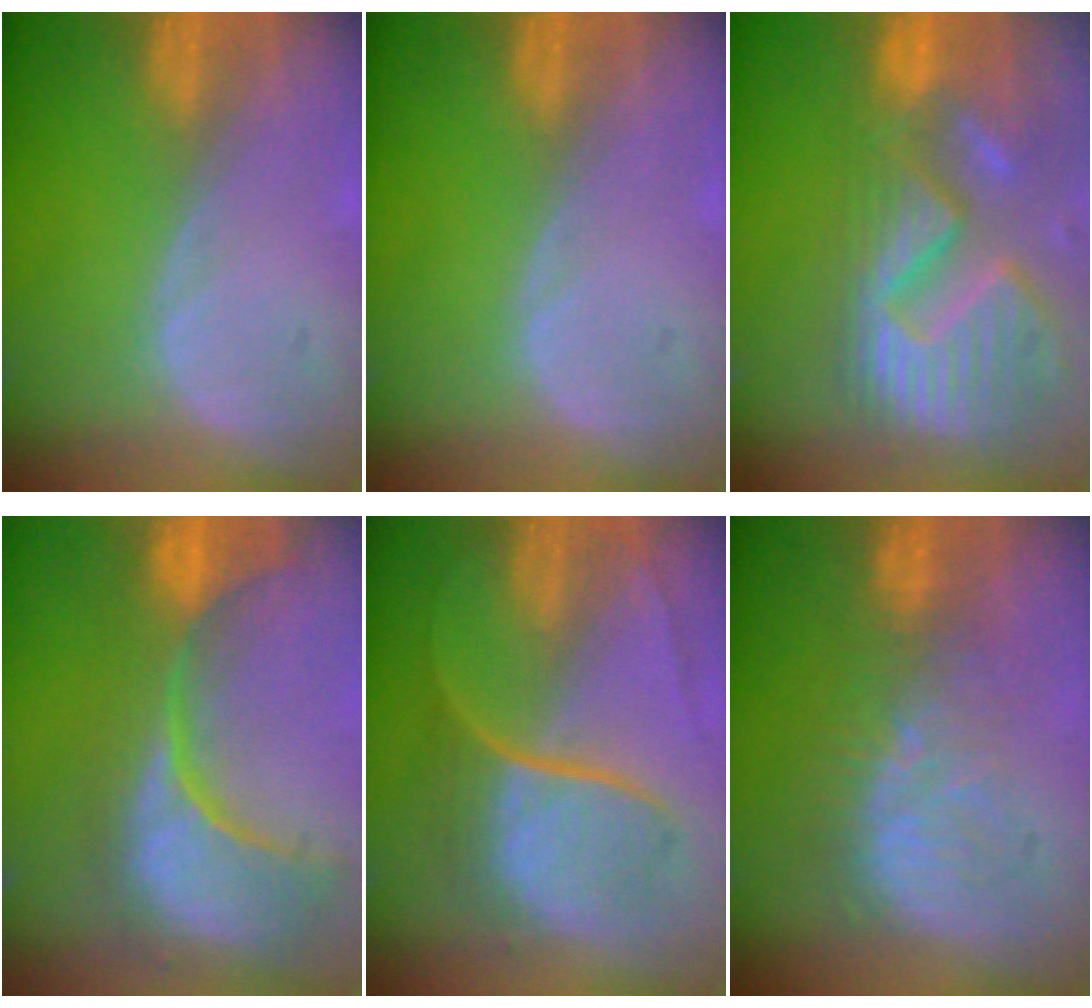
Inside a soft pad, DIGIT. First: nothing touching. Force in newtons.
{"total": 0.0}
{"total": 14.4, "press": 12.0, "slide": 8.0}
{"total": 14.3, "press": 12.0, "slide": 7.8}
{"total": 8.8, "press": 7.7, "slide": 4.2}
{"total": 7.9, "press": 7.4, "slide": 2.6}